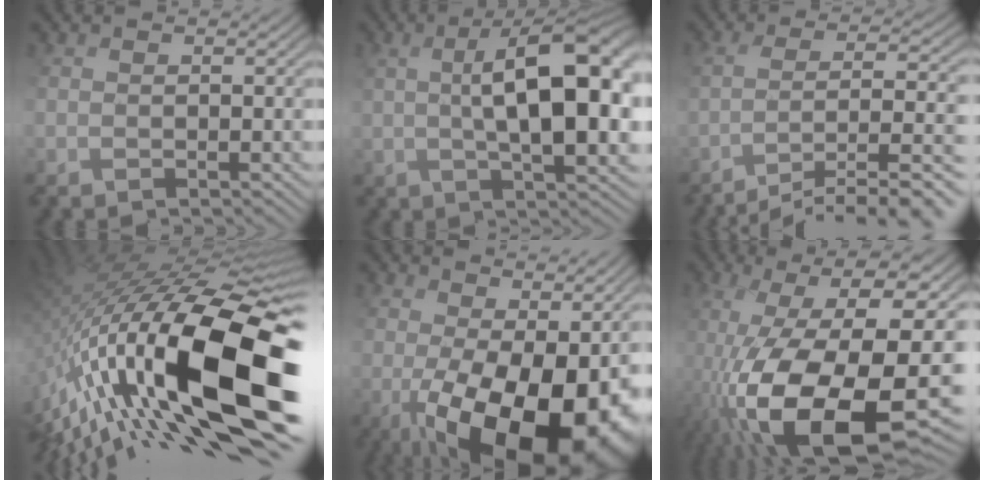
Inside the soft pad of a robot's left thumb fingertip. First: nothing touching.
{"total": 11.3, "force": [1.7, 4.2, 10.3], "torque": [-0.148, 0.008, 0.041]}
{"total": 11.7, "force": [-8.5, 2.6, 7.5], "torque": [-0.109, 0.005, -0.119]}
{"total": 19.6, "force": [-5.3, 8.5, 16.8], "torque": [-0.341, -0.010, -0.093]}
{"total": 16.8, "force": [-3.4, 9.1, 13.8], "torque": [-0.208, -0.029, -0.020]}
{"total": 16.8, "force": [-6.4, 6.5, 14.1], "torque": [-0.270, -0.018, -0.102]}